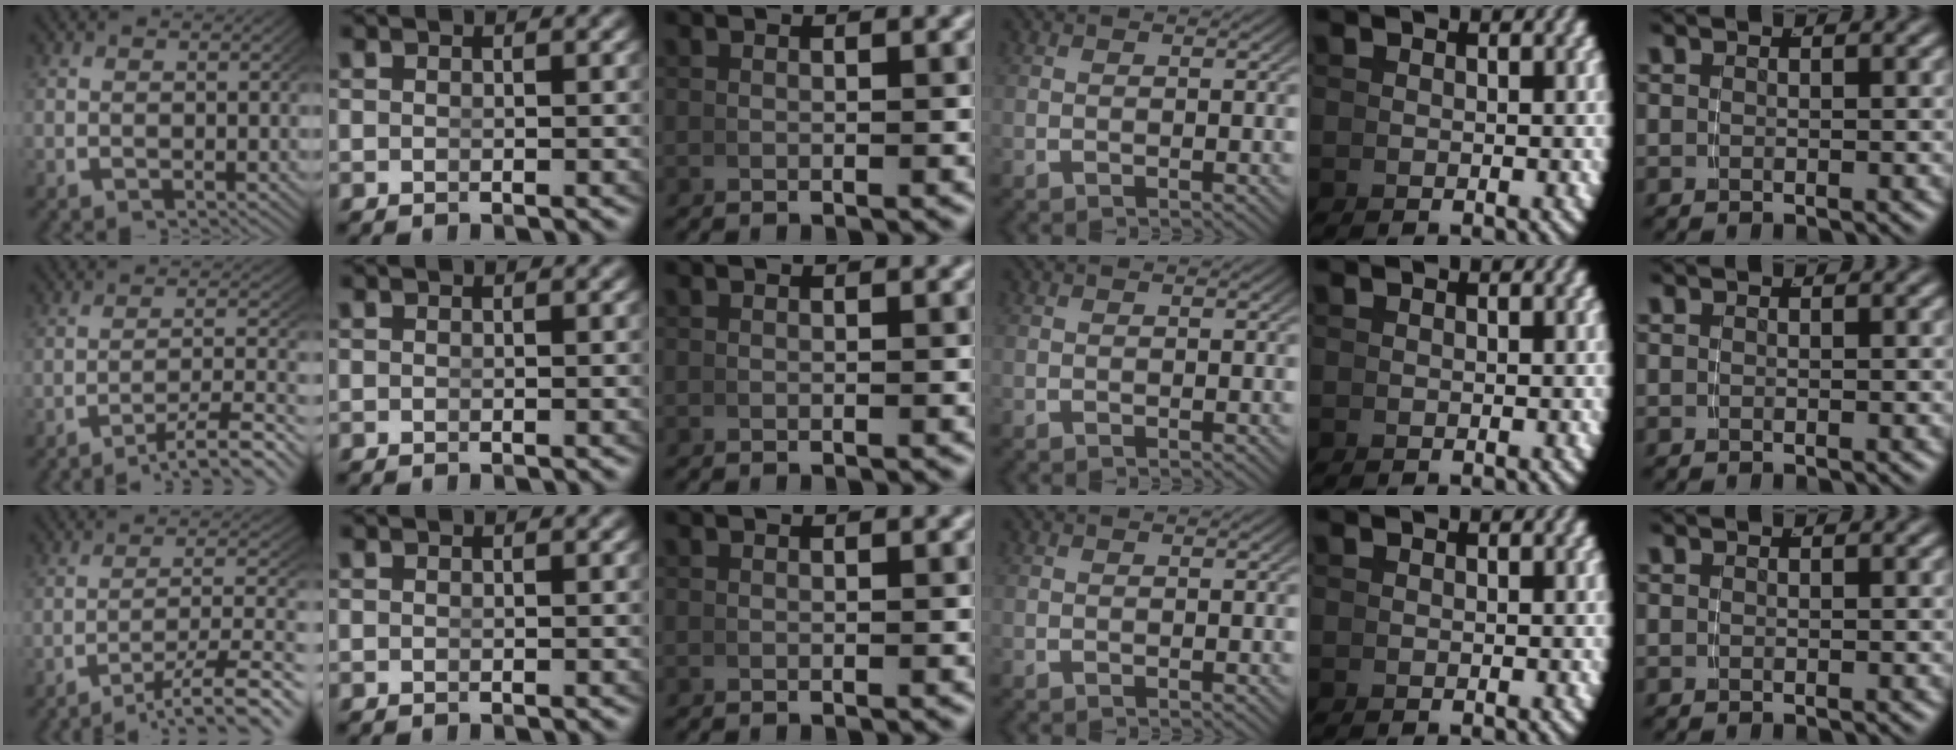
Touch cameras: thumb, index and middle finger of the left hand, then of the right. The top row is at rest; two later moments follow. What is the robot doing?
{"motion": "lift_and_place", "object": "cup"}